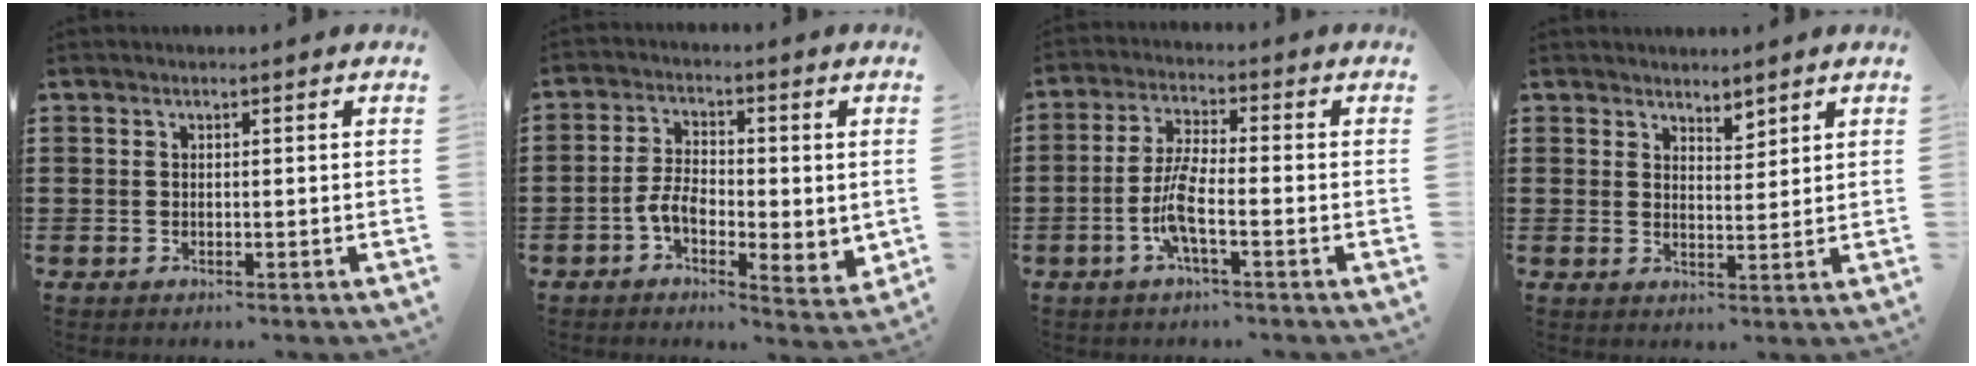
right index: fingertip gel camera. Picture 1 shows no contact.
{"total": 5.8, "force": [-1.2, 3.1, 4.7], "torque": [-0.103, 0.002, -0.027]}
{"total": 5.9, "force": [-2.3, 1.0, 5.3], "torque": [-0.125, -0.014, -0.050]}
{"total": 2.8, "force": [2.6, 0.9, 0.2], "torque": [-0.011, 0.002, 0.050]}